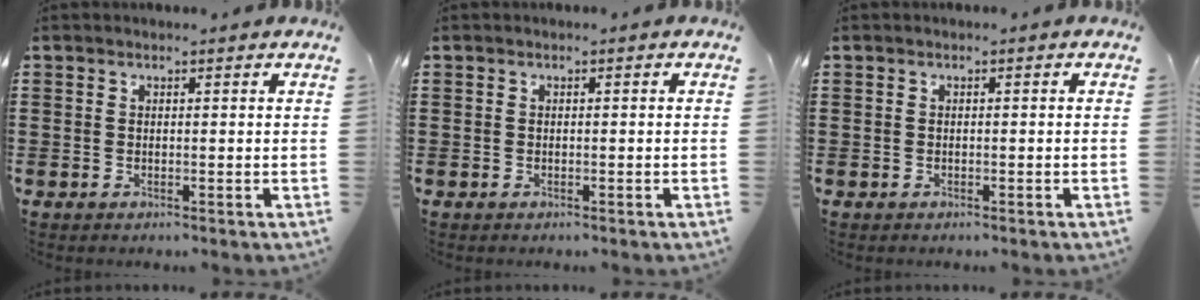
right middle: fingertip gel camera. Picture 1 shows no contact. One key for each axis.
{"total": 0.0}
{"total": 0.0}